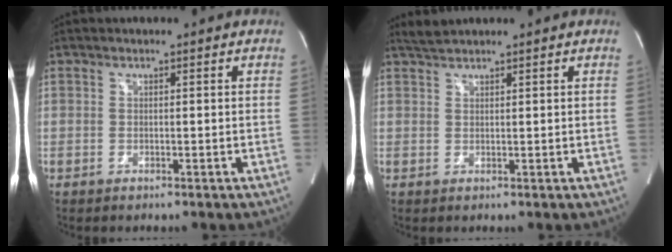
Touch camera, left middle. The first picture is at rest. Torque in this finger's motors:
{"motor_torque": [0.14, -0.05, -0.07, -0.01]}